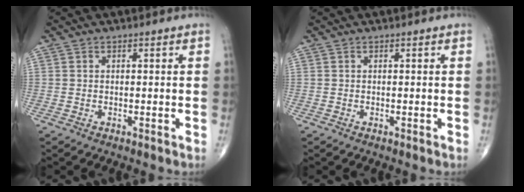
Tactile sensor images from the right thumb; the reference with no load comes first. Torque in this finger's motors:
{"motor_torque": [0.00, 0.00, 0.06, 0.06, 0.01]}